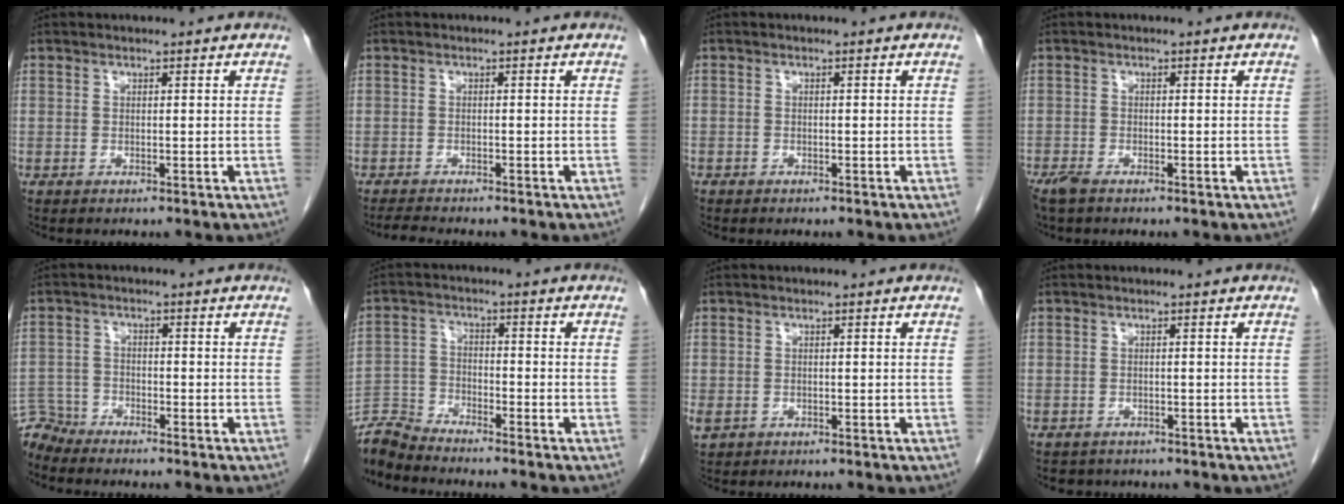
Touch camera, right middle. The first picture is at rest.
{"total": 2.4, "force": [-2.3, -0.2, 0.7], "torque": [-0.019, -0.012, -0.039]}
{"total": 0.8, "force": [-0.7, 0.5, 0.1], "torque": [-0.008, 0.002, -0.012]}
{"total": 2.7, "force": [-2.1, 0.8, 1.5], "torque": [-0.034, -0.007, -0.037]}
{"total": 4.6, "force": [-4.5, 0.4, -0.8], "torque": [0.019, -0.005, -0.085]}
{"total": 6.3, "force": [-6.3, -0.4, 0.3], "torque": [-0.009, -0.008, -0.123]}
{"total": 1.6, "force": [-0.5, 1.3, 0.8], "torque": [-0.020, 0.000, 0.000]}
{"total": 2.6, "force": [-2.3, 1.3, 0.0], "torque": [-0.007, 0.000, -0.033]}